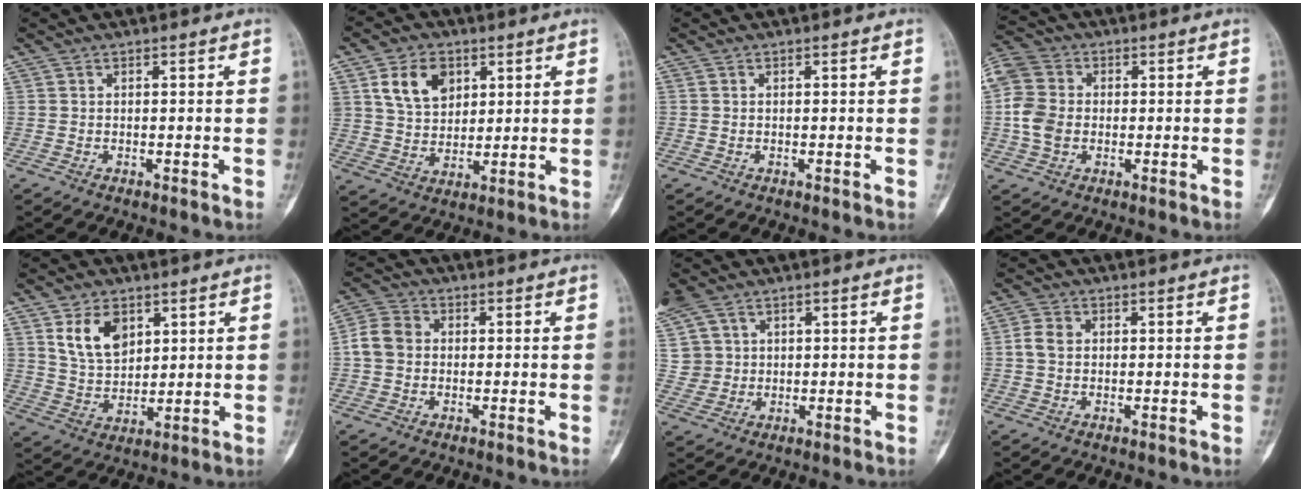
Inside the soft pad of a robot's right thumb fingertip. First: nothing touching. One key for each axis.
{"total": 10.2, "fx": 4.3, "fy": 7.2, "fz": 5.7, "tx": -0.075, "ty": -0.016, "tz": 0.086}
{"total": 0.0}
{"total": 8.8, "fx": -0.4, "fy": 7.0, "fz": 5.2, "tx": -0.111, "ty": 0.014, "tz": -0.017}
{"total": 9.5, "fx": 4.4, "fy": 6.2, "fz": 5.8, "tx": -0.083, "ty": -0.025, "tz": 0.093}
{"total": 5.8, "fx": 0.0, "fy": 4.8, "fz": 3.2, "tx": -0.060, "ty": 0.016, "tz": -0.008}
{"total": 9.5, "fx": 5.1, "fy": 7.2, "fz": 3.5, "tx": -0.073, "ty": 0.001, "tz": 0.117}
{"total": 3.1, "fx": 0.3, "fy": 2.5, "fz": 1.9, "tx": -0.041, "ty": 0.008, "tz": 0.001}